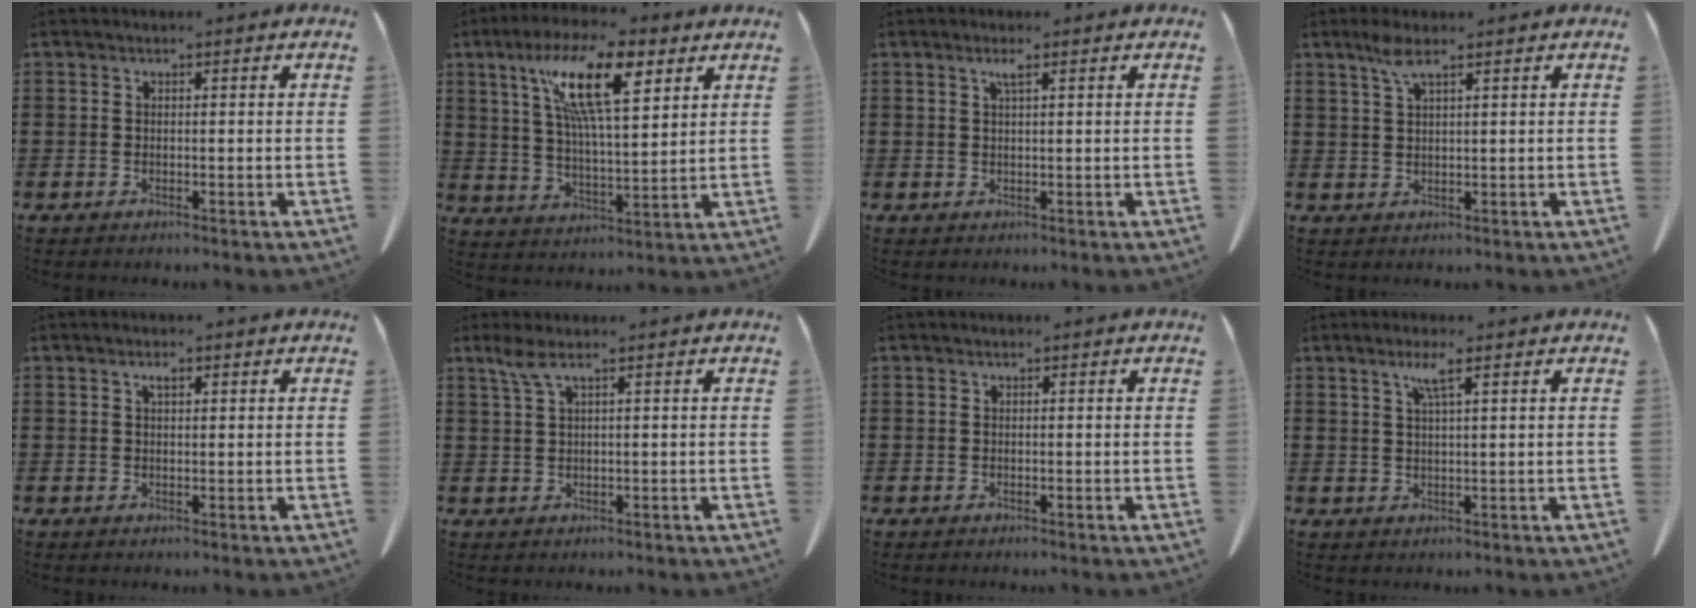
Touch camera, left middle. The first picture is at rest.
{"total": 14.0, "force": [7.6, 3.8, 11.1], "torque": [-0.219, -0.007, 0.128]}
{"total": 1.5, "force": [0.8, 0.1, 1.3], "torque": [-0.027, 0.002, 0.013]}
{"total": 3.3, "force": [2.1, 0.6, 2.4], "torque": [-0.053, 0.005, 0.037]}
{"total": 1.3, "force": [0.6, 0.5, 1.1], "torque": [-0.022, 0.004, 0.010]}
{"total": 2.3, "force": [1.1, 0.2, 2.0], "torque": [-0.051, -0.002, 0.018]}
{"total": 0.0}
{"total": 3.5, "force": [2.0, 0.0, 2.8], "torque": [-0.062, 0.000, 0.033]}